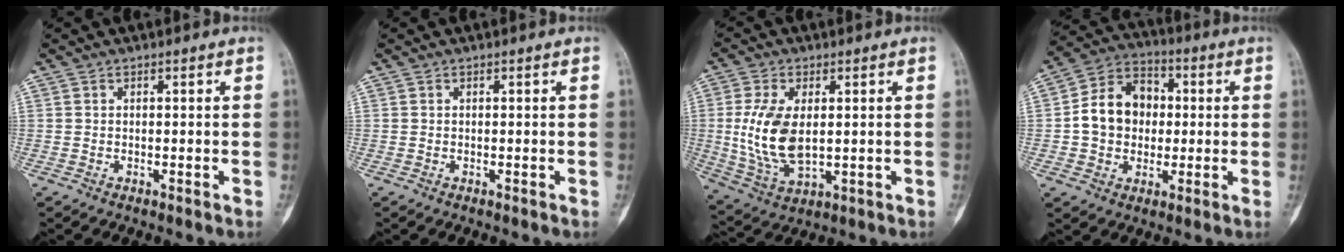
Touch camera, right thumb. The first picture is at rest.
{"total": 0.0}
{"total": 12.3, "force": [0.8, 6.8, 10.3], "torque": [-0.209, -0.013, 0.028]}
{"total": 12.4, "force": [0.2, 10.1, 7.3], "torque": [-0.094, 0.027, -0.005]}